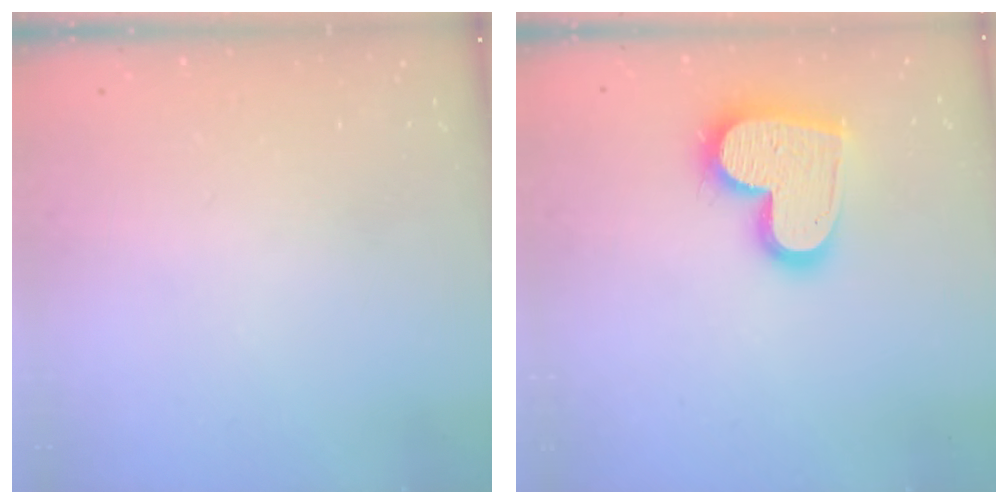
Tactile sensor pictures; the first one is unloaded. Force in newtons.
{"total": 17.9, "press": 17.9, "slide": 1.4}